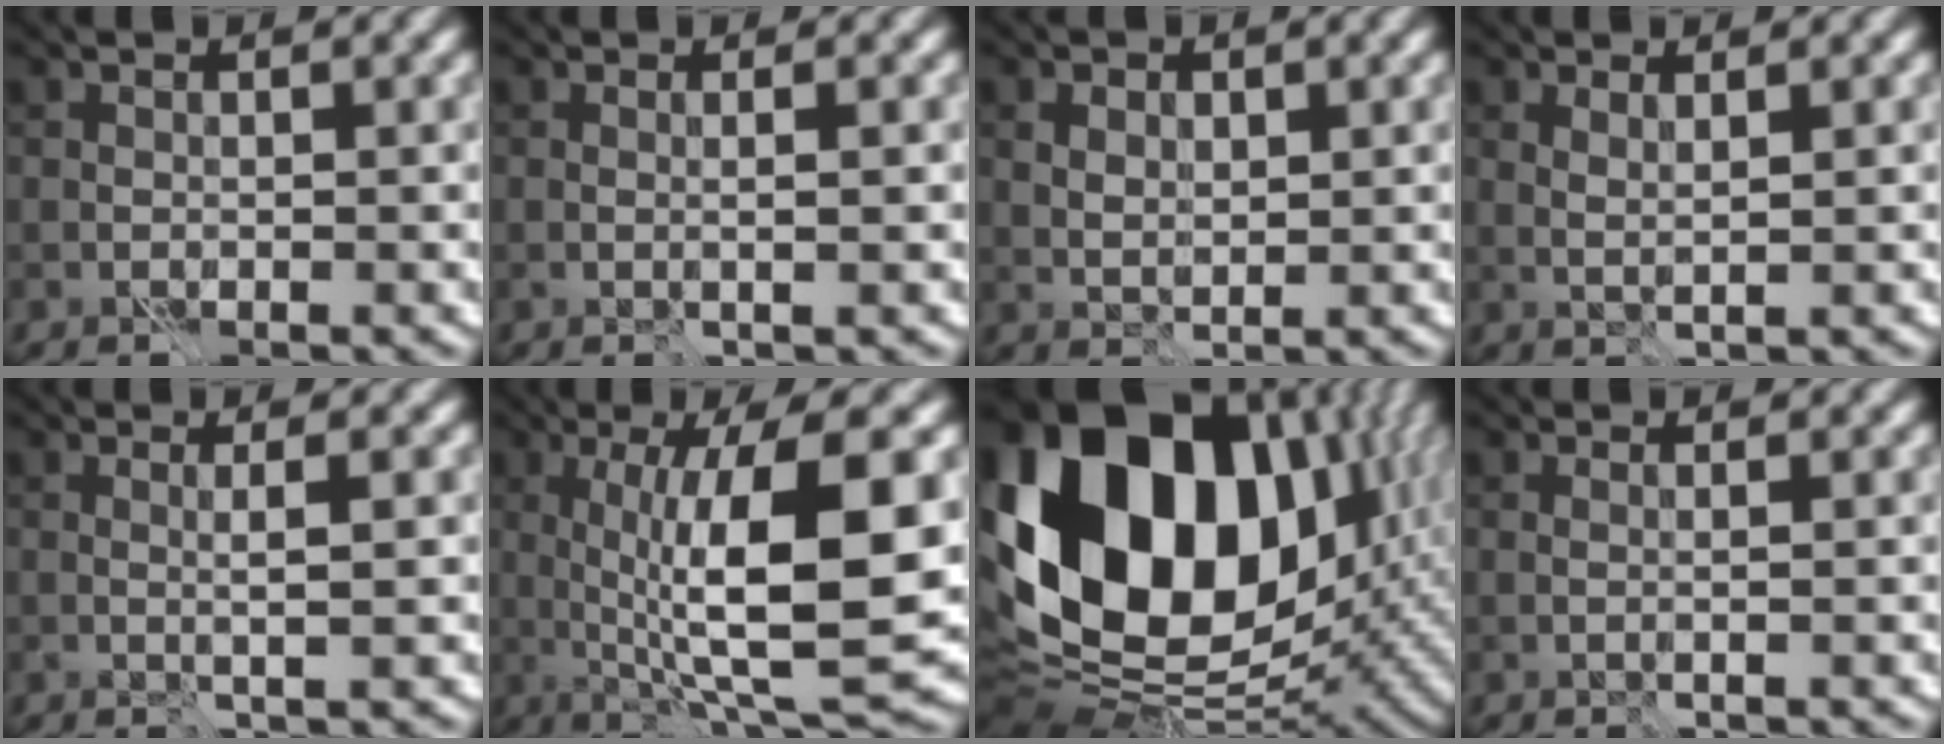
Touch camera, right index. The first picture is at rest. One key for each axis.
{"total": 0.9, "fx": 0.1, "fy": -0.1, "fz": 0.9, "tx": -0.014, "ty": 0.003, "tz": -0.001}
{"total": 1.7, "fx": 0.6, "fy": 1.1, "fz": 1.1, "tx": -0.022, "ty": -0.003, "tz": 0.013}
{"total": 1.1, "fx": 0.7, "fy": -0.1, "fz": 0.8, "tx": -0.019, "ty": -0.003, "tz": 0.011}
{"total": 1.6, "fx": 0.3, "fy": 0.1, "fz": 1.6, "tx": -0.026, "ty": 0.004, "tz": -0.002}
{"total": 11.6, "fx": 0.5, "fy": 2.8, "fz": 11.2, "tx": -0.163, "ty": -0.005, "tz": 0.013}
{"total": 21.1, "fx": 3.9, "fy": 14.5, "fz": 14.8, "tx": -0.330, "ty": -0.007, "tz": 0.093}
{"total": 0.6, "fx": 0.3, "fy": -0.1, "fz": 0.5, "tx": -0.008, "ty": -0.001, "tz": -0.001}